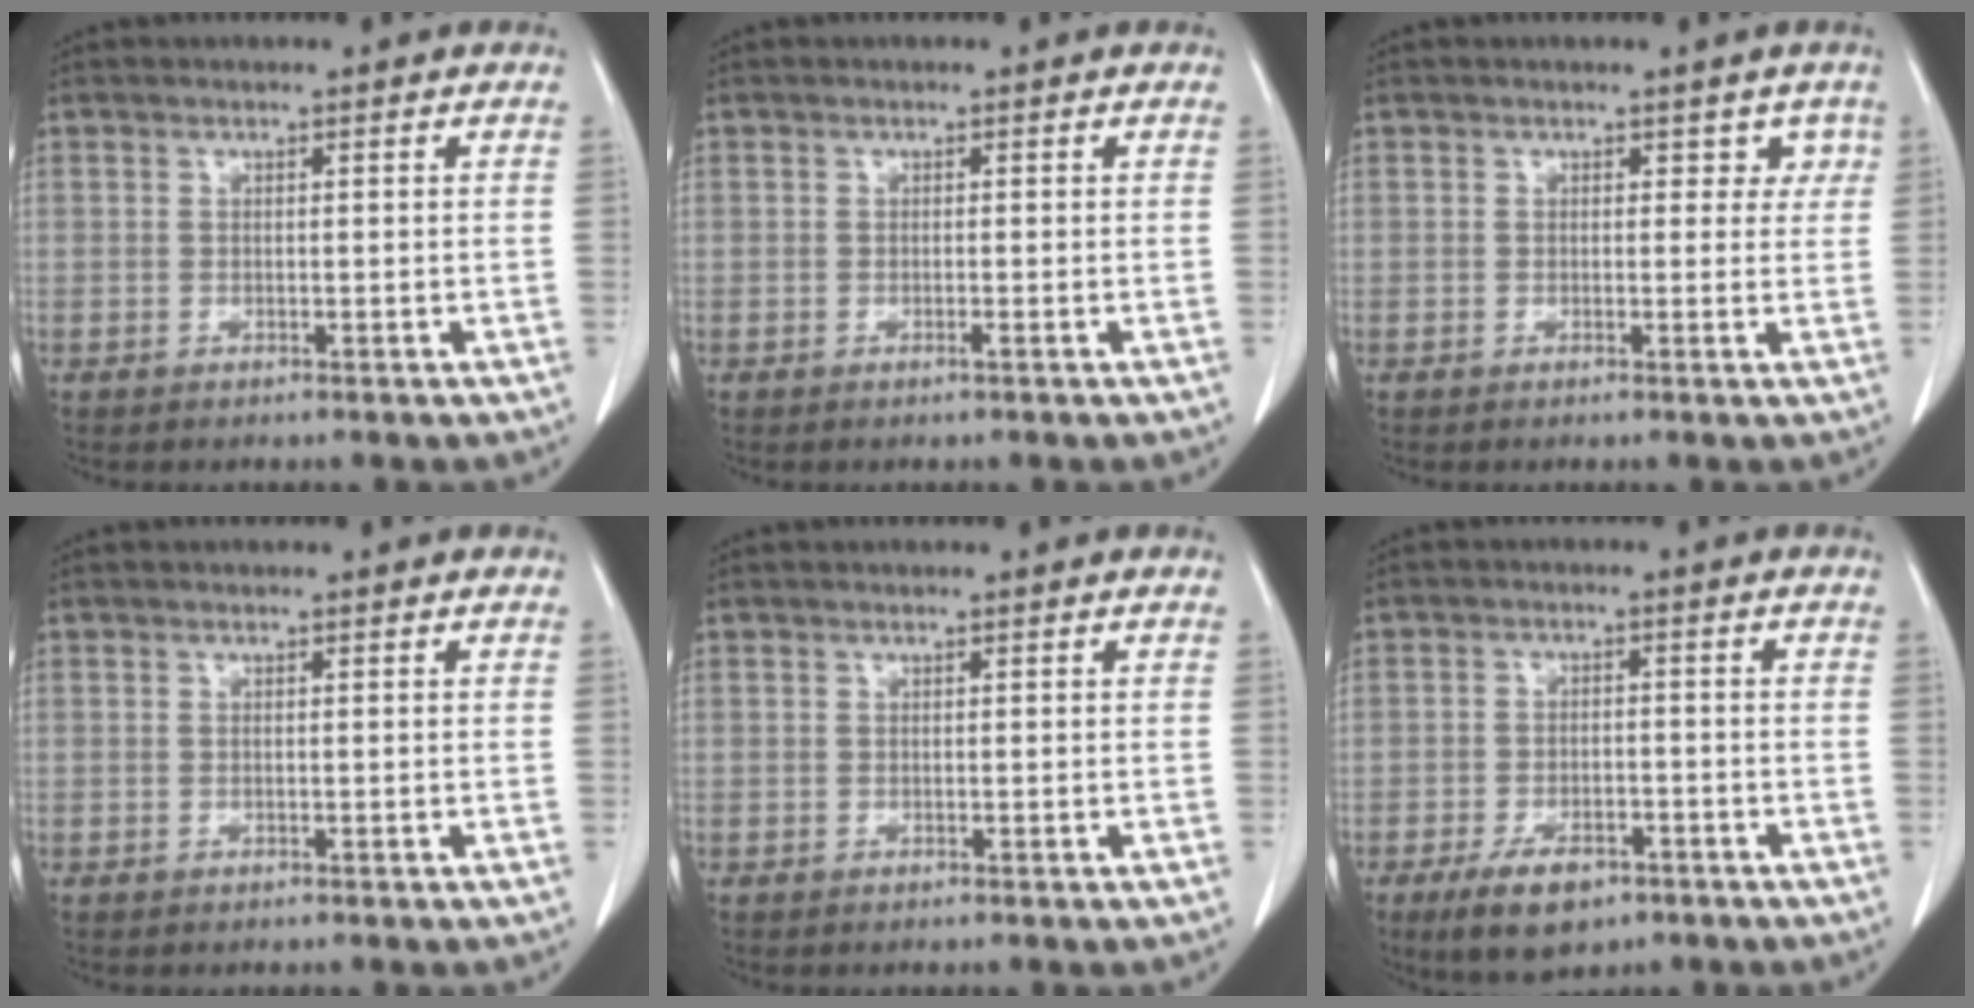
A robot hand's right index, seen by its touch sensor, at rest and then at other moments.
{"total": 0.6, "force": [-0.3, -0.1, 0.5], "torque": [-0.010, 0.000, -0.004]}
{"total": 2.4, "force": [1.1, 1.8, 1.0], "torque": [0.012, 0.003, 0.006]}
{"total": 0.0}
{"total": 0.0}
{"total": 7.1, "force": [-4.5, 3.4, 4.3], "torque": [-0.079, -0.003, -0.071]}